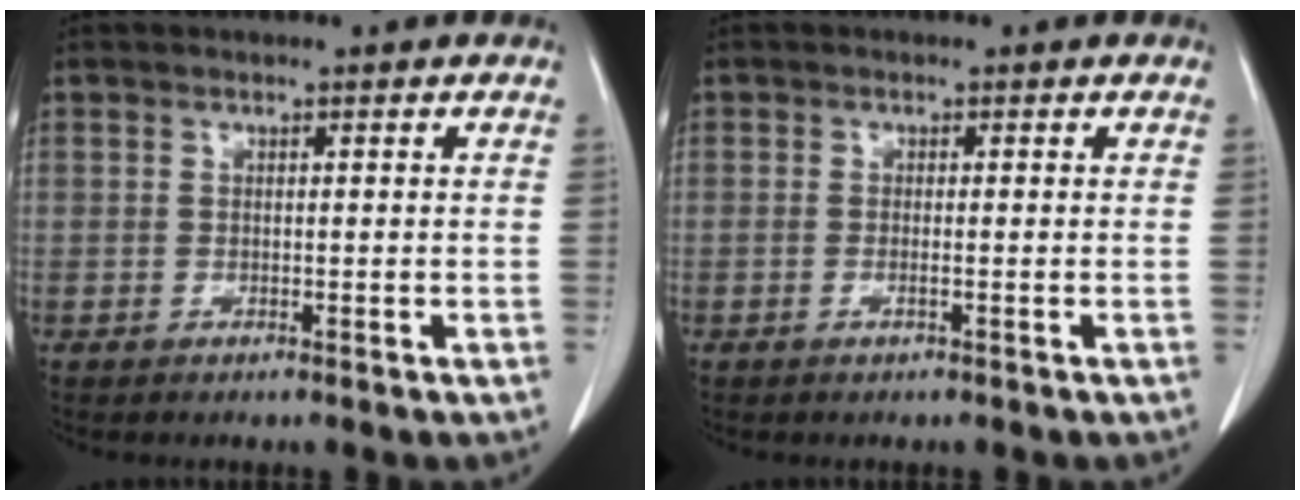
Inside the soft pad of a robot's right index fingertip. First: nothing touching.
{"total": 0.7, "force": [-0.2, -0.1, 0.7], "torque": [-0.013, -0.001, -0.002]}